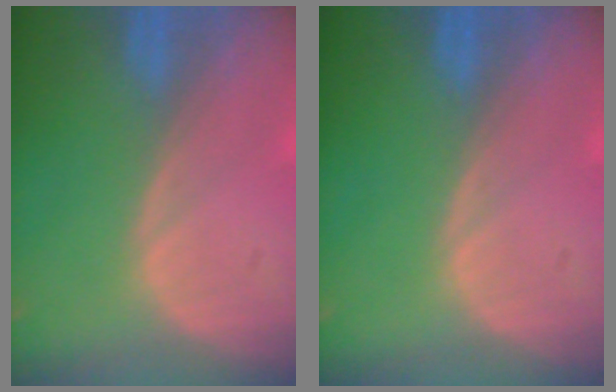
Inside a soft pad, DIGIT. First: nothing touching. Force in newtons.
{"total": 0.0}